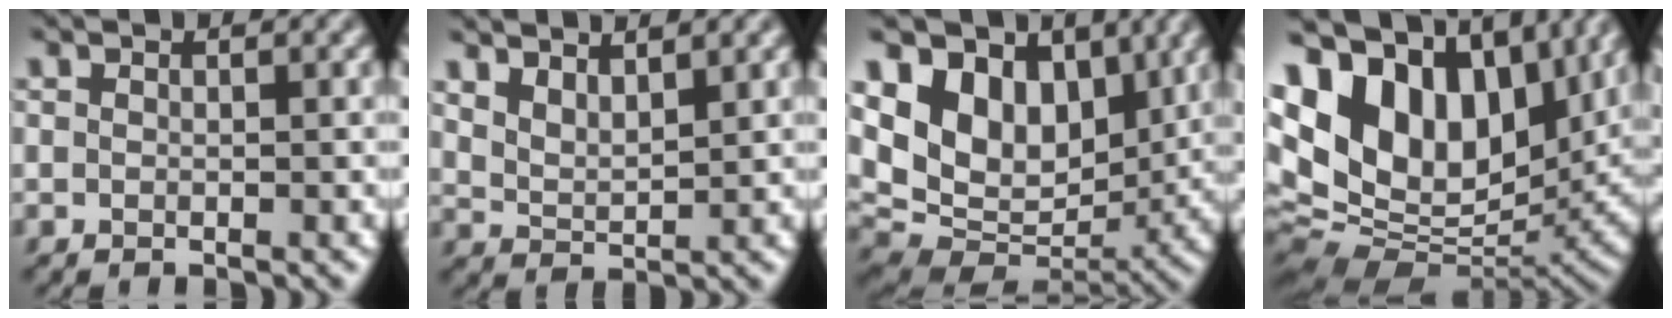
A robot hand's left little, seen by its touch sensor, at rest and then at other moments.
{"total": 3.3, "force": [2.6, 1.0, 1.7], "torque": [-0.037, 0.003, 0.052]}
{"total": 12.9, "force": [5.2, 8.6, 8.1], "torque": [-0.163, 0.019, 0.092]}
{"total": 19.5, "force": [6.0, 11.8, 14.3], "torque": [-0.272, 0.027, 0.121]}